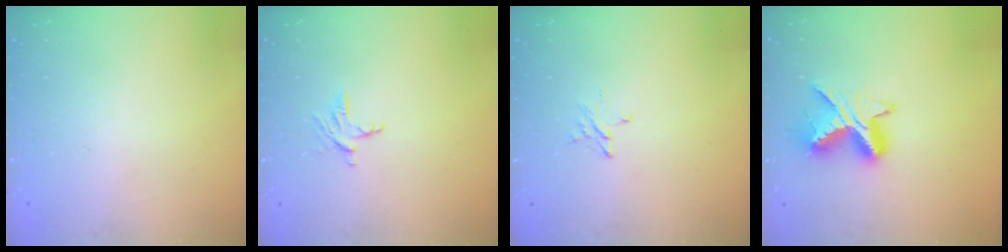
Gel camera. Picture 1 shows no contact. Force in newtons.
{"total": 3.6, "press": 3.6, "slide": 0.4}
{"total": 2.1, "press": 2.1, "slide": 0.2}
{"total": 9.8, "press": 9.8, "slide": 0.7}